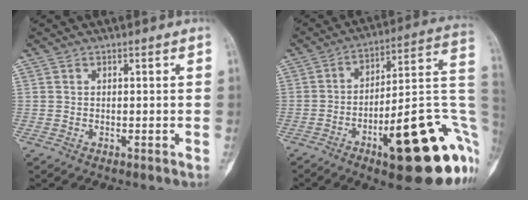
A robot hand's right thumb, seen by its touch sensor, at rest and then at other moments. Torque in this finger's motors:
{"motor_torque": [3.14, 1.86, 1.38, -1.39, 0.53]}